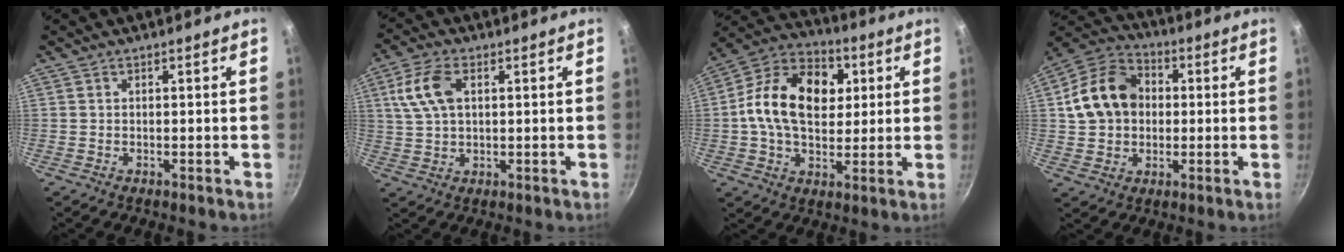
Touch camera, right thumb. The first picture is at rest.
{"total": 8.5, "force": [2.4, 4.9, 6.5], "torque": [-0.128, 0.008, 0.045]}
{"total": 18.5, "force": [3.0, 12.6, 13.2], "torque": [-0.191, 0.017, 0.032]}
{"total": 14.0, "force": [1.4, 11.0, 8.5], "torque": [-0.126, 0.023, 0.011]}